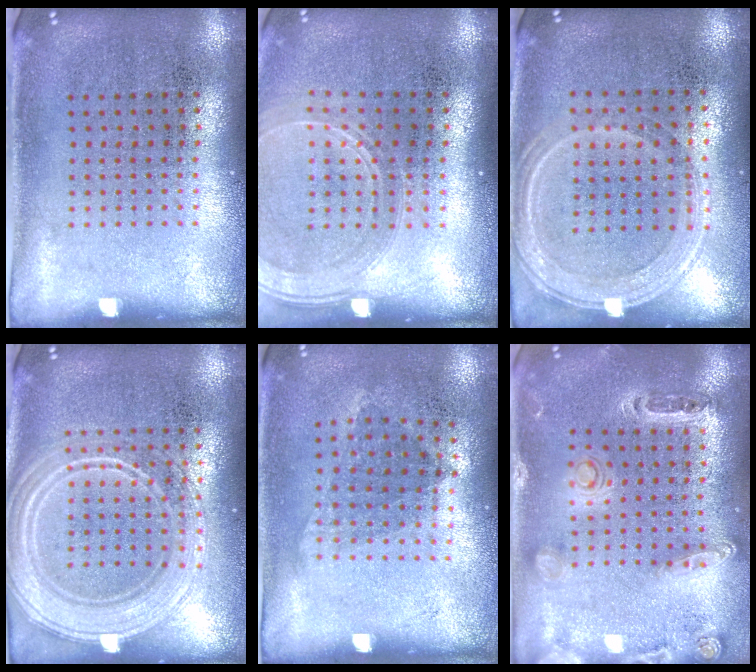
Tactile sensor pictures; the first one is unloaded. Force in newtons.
{"total": 1.7, "press": 1.6, "slide": 0.6}
{"total": 1.2, "press": 1.1, "slide": 0.5}
{"total": 2.5, "press": 2.5, "slide": 0.4}
{"total": 0.9, "press": 0.7, "slide": 0.6}
{"total": 1.0, "press": 1.0, "slide": 0.3}